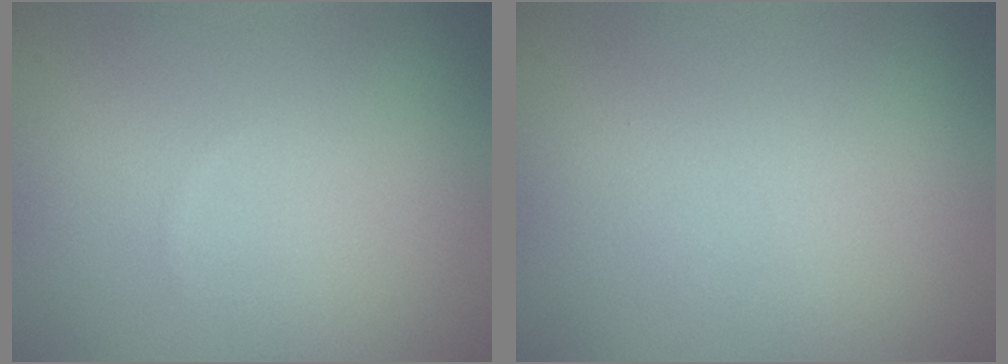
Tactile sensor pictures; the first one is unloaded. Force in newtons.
{"total": 0.0}